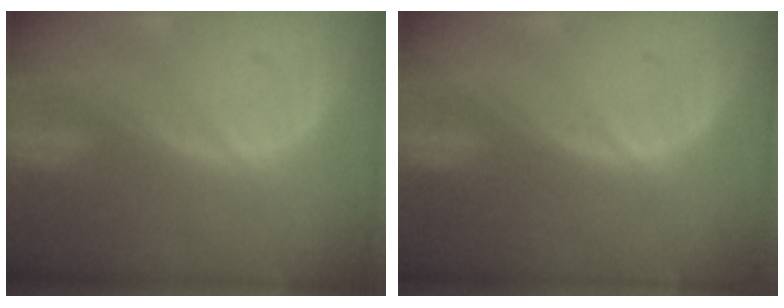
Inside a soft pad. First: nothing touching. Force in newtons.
{"total": 0.0}